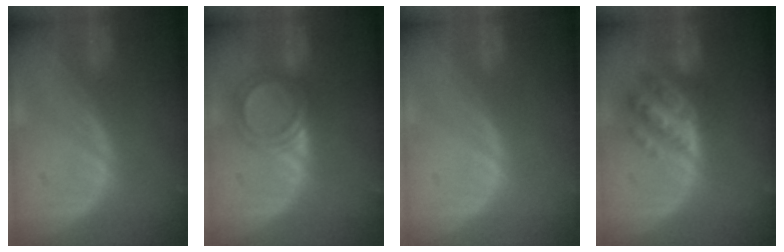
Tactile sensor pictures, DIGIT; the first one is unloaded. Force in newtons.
{"total": 4.8, "press": 4.6, "slide": 1.4}
{"total": 0.0}
{"total": 6.7, "press": 6.6, "slide": 0.3}